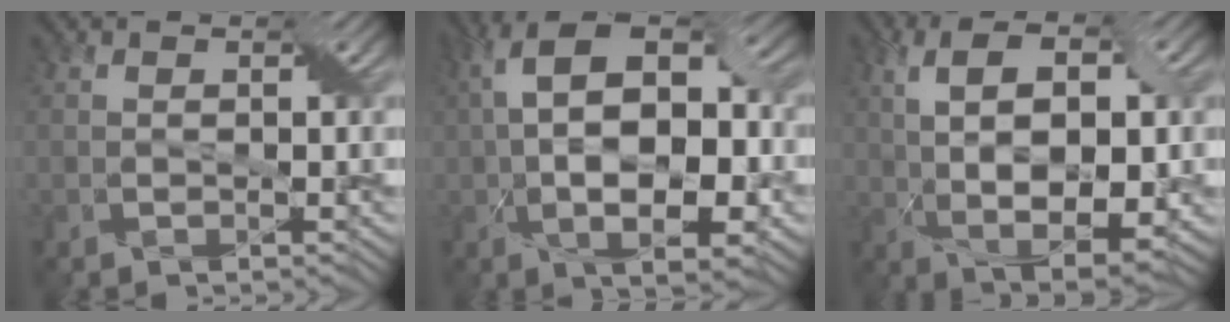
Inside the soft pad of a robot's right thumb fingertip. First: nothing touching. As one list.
[{"total": 15.3, "force": [-0.2, 7.6, 13.3], "torque": [-0.219, 0.014, -0.002]}, {"total": 11.5, "force": [0.8, 5.2, 10.2], "torque": [-0.181, 0.003, 0.018]}]